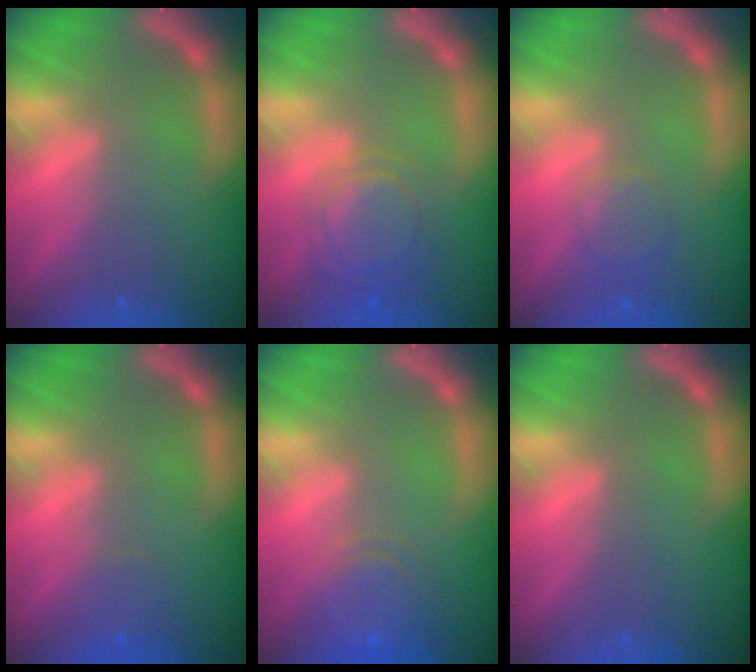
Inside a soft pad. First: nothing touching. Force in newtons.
{"total": 5.6}
{"total": 2.4}
{"total": 1.4}
{"total": 5.1}
{"total": 0.0}